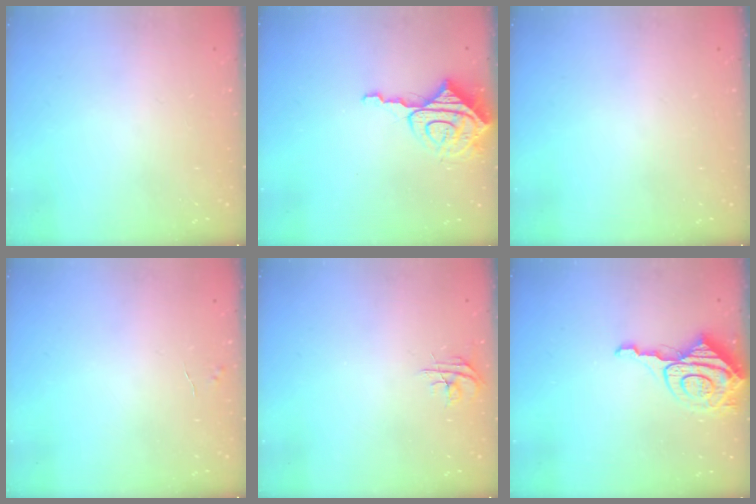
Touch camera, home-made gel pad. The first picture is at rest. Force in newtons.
{"total": 9.6, "press": 9.5, "slide": 1.0}
{"total": 0.0}
{"total": 3.0, "press": 3.0, "slide": 0.3}
{"total": 4.7, "press": 4.7, "slide": 0.3}
{"total": 9.9, "press": 9.8, "slide": 0.9}